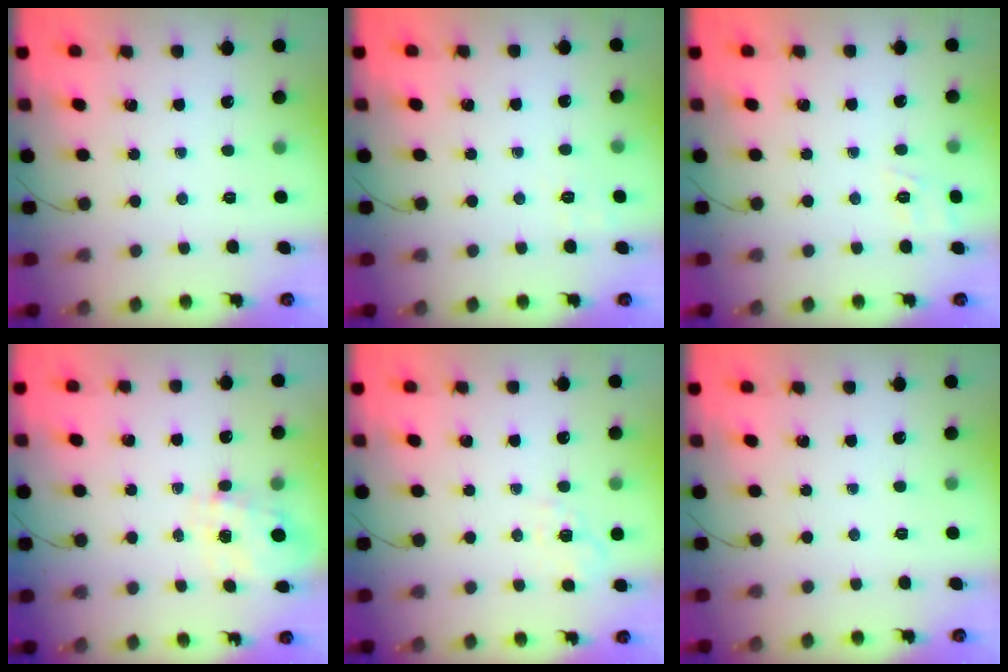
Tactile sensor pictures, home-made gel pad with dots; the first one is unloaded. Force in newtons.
{"total": 2.0, "press": 1.1, "slide": 1.7}
{"total": 2.7, "press": 2.0, "slide": 1.8}
{"total": 0.7, "press": 0.4, "slide": 0.6}
{"total": 2.2, "press": 1.3, "slide": 1.8}
{"total": 0.0}